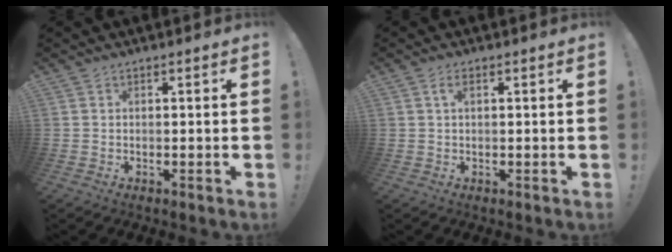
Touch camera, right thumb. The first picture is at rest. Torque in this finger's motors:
{"motor_torque": [0.05, 0.30, -0.06, -0.01, 0.03]}